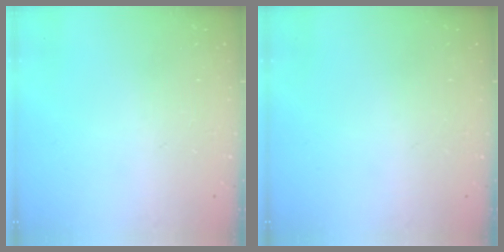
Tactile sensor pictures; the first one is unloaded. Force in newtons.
{"total": 0.0}